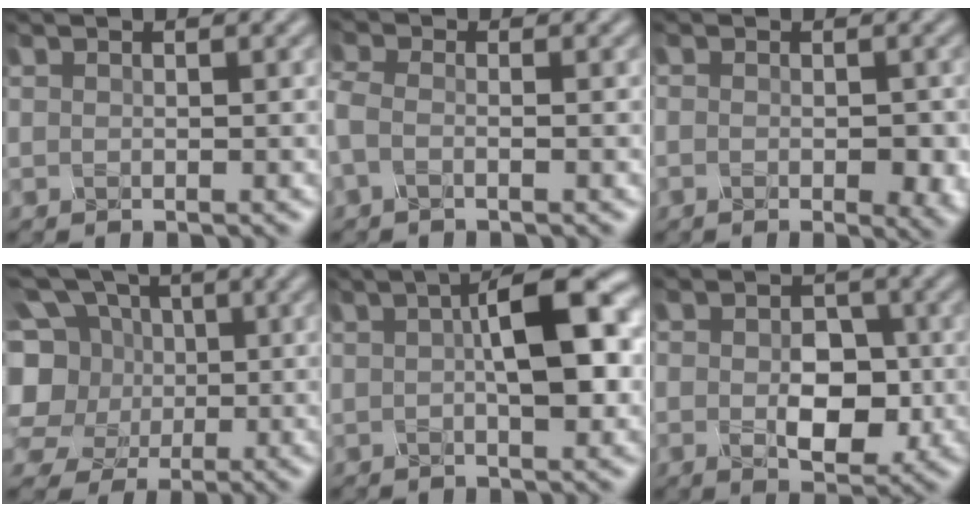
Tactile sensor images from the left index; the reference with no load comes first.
{"total": 1.9, "force": [-1.1, 1.0, 1.2], "torque": [-0.032, 0.001, -0.029]}
{"total": 3.6, "force": [-0.9, 1.5, 3.2], "torque": [-0.044, -0.008, -0.011]}
{"total": 9.3, "force": [-0.4, 8.4, 4.0], "torque": [-0.102, 0.020, -0.039]}
{"total": 7.8, "force": [1.0, 3.1, 7.1], "torque": [-0.107, 0.017, 0.008]}
{"total": 5.1, "force": [-1.1, 3.2, 3.8], "torque": [-0.061, -0.009, -0.019]}